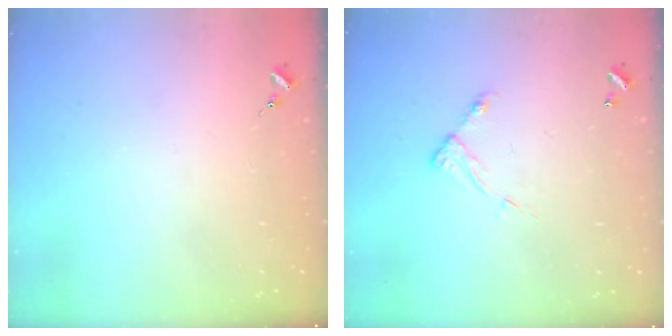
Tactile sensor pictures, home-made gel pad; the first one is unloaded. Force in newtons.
{"total": 6.4, "press": 6.4, "slide": 0.6}